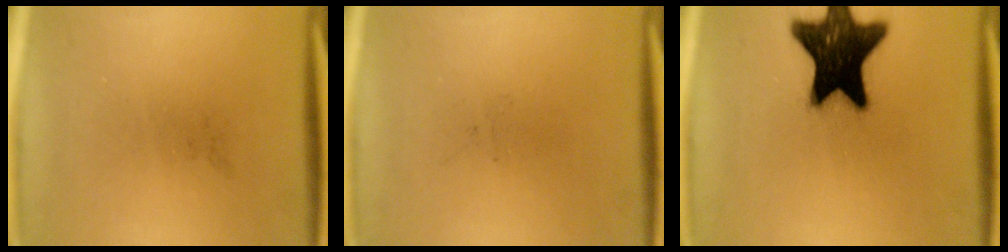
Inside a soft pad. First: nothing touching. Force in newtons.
{"total": 0.0}
{"total": 19.6}